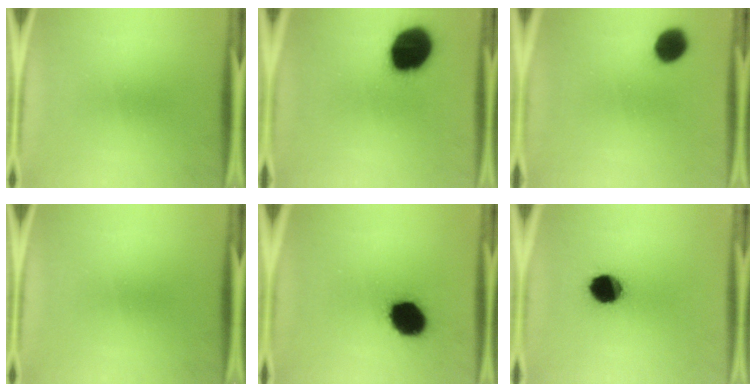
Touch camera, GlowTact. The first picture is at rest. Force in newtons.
{"total": 18.2}
{"total": 7.3}
{"total": 0.0}
{"total": 13.7}
{"total": 10.8}